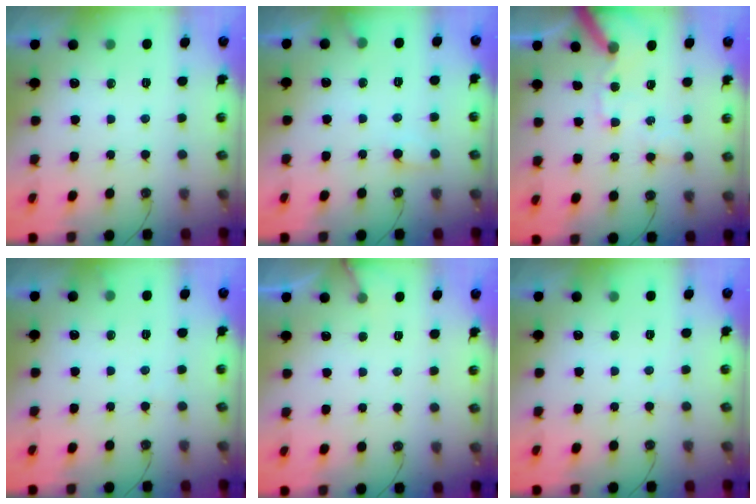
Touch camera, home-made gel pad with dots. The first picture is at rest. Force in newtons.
{"total": 6.6, "press": 6.6, "slide": 0.3}
{"total": 11.1, "press": 11.0, "slide": 1.5}
{"total": 4.1, "press": 4.1, "slide": 0.3}
{"total": 4.0, "press": 4.0, "slide": 0.3}
{"total": 2.5, "press": 2.5, "slide": 0.3}